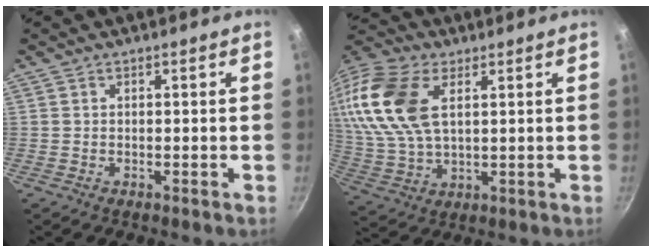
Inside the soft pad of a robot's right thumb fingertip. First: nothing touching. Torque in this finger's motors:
{"motor_torque": [-0.12, 0.81, 1.76, -0.03, 0.48]}